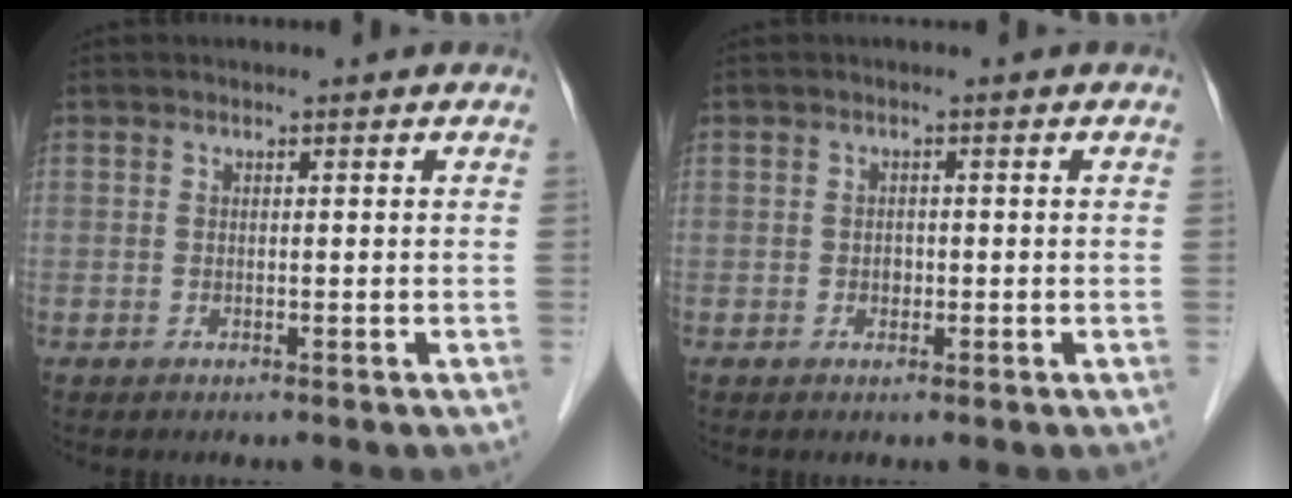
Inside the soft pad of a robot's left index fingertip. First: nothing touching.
{"total": 0.9, "force": [-0.1, 0.8, 0.5], "torque": [-0.003, 0.004, -0.001]}